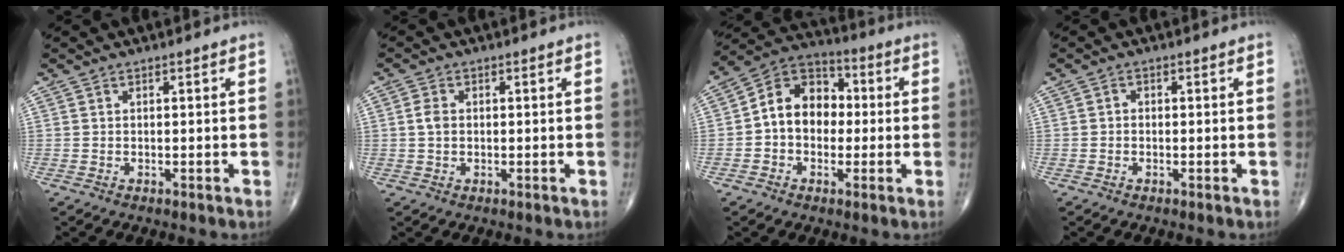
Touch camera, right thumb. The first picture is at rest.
{"total": 2.4, "force": [0.1, 1.7, 1.7], "torque": [-0.030, 0.003, -0.001]}
{"total": 11.7, "force": [-0.2, 8.9, 7.6], "torque": [-0.091, 0.036, -0.017]}
{"total": 0.8, "force": [-0.2, 0.6, 0.4], "torque": [0.001, 0.003, -0.008]}